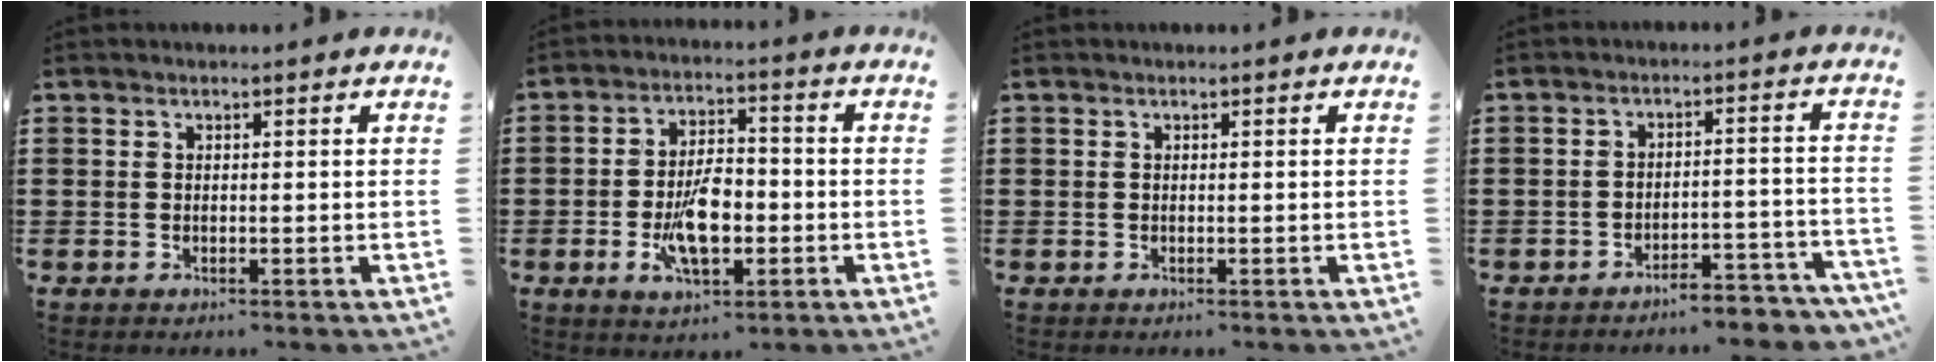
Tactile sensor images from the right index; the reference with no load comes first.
{"total": 8.7, "force": [-2.2, 4.0, 7.3], "torque": [-0.147, -0.004, -0.044]}
{"total": 0.0}
{"total": 4.4, "force": [-4.3, 0.3, 1.0], "torque": [-0.020, 0.001, -0.088]}